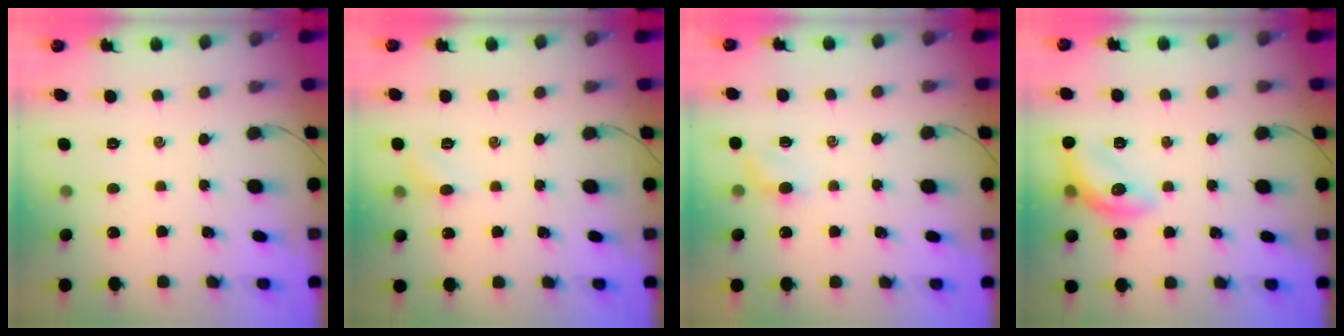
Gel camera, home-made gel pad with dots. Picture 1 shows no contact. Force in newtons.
{"total": 4.5, "press": 4.2, "slide": 1.6}
{"total": 3.4, "press": 3.2, "slide": 1.2}
{"total": 11.6, "press": 11.5, "slide": 1.5}